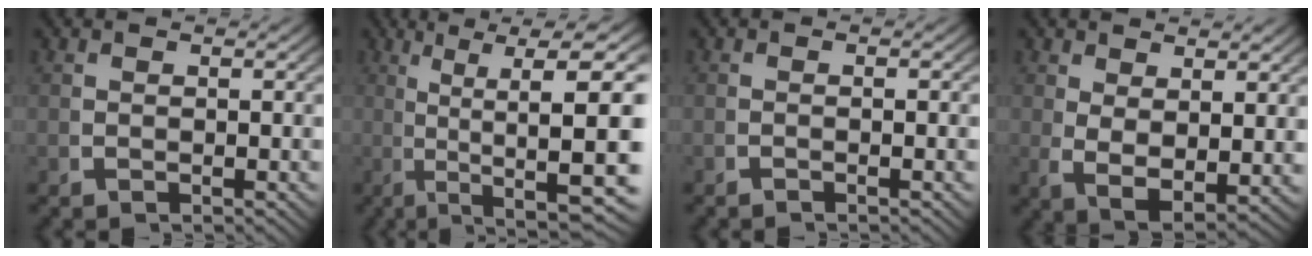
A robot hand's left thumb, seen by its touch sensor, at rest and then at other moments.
{"total": 14.9, "force": [0.4, 6.9, 13.2], "torque": [-0.211, -0.027, 0.024]}
{"total": 0.9, "force": [-0.6, -0.3, 0.6], "torque": [-0.006, 0.008, -0.014]}
{"total": 5.2, "force": [0.0, 3.3, 4.0], "torque": [-0.096, -0.036, 0.026]}